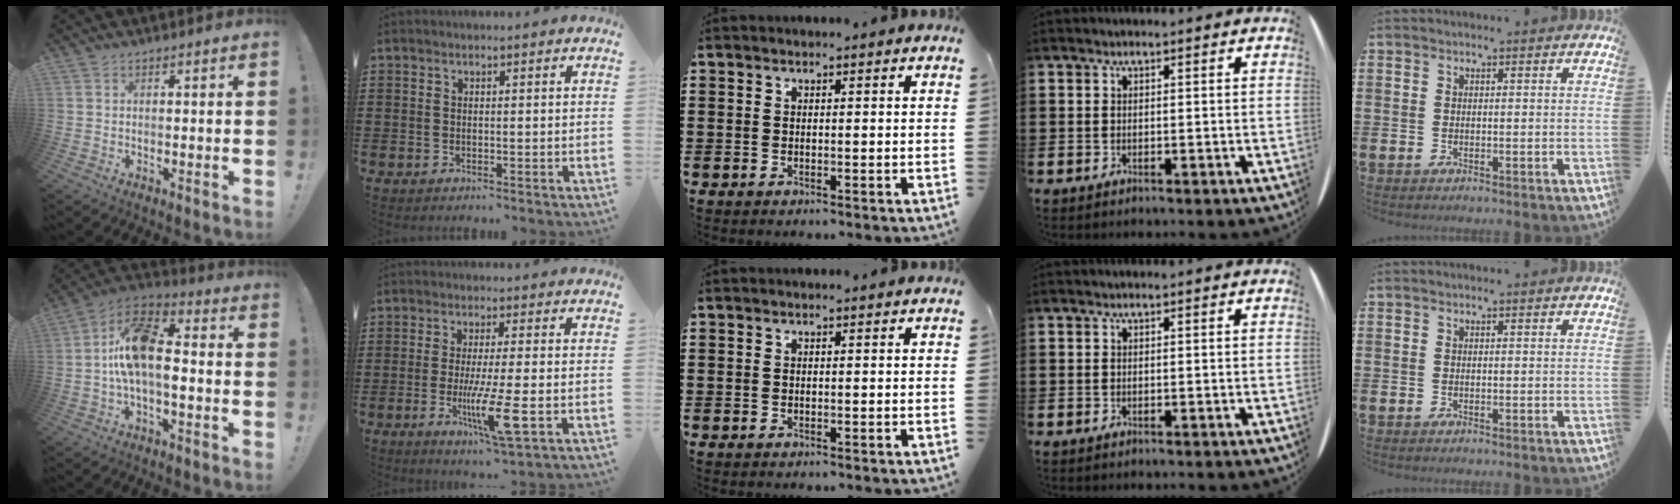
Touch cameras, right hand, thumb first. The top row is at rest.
{"thumb": {"total": 14.4, "force": [-0.2, 7.3, 12.4], "torque": [-0.221, 0.016, -0.001]}, "index": {"total": 8.1, "force": [-2.3, 0.5, 7.7], "torque": [-0.153, -0.025, -0.043]}}